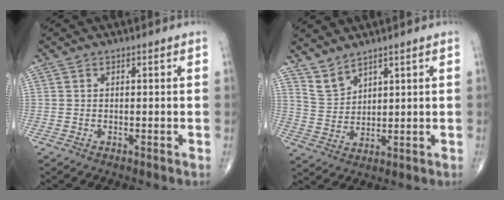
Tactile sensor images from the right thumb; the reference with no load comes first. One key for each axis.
{"total": 4.4, "fx": 4.0, "fy": 1.4, "fz": 1.2, "tx": -0.020, "ty": -0.027, "tz": 0.092}